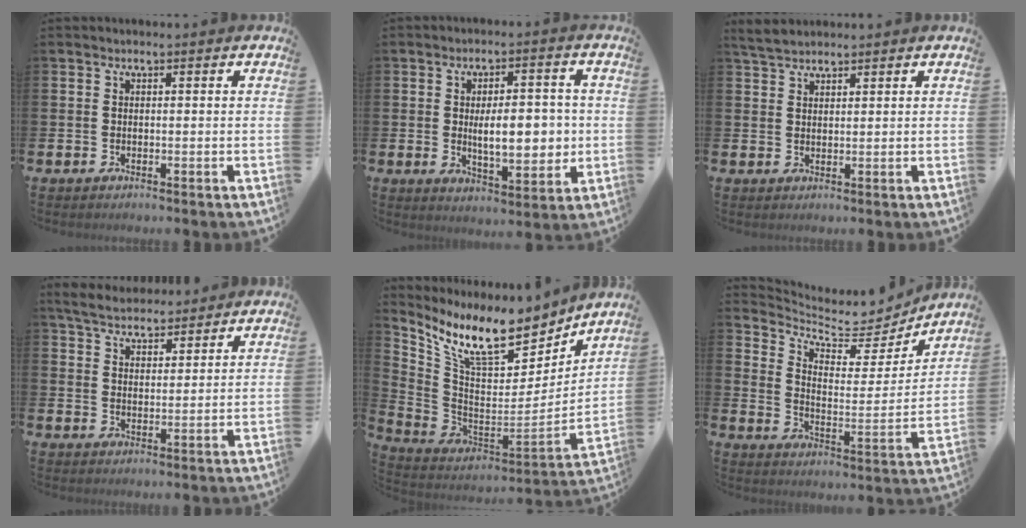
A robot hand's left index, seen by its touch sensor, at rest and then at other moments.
{"total": 8.0, "force": [-0.3, 3.7, 7.1], "torque": [-0.095, 0.000, -0.010]}
{"total": 3.1, "force": [3.0, 0.6, 0.6], "torque": [-0.011, -0.010, 0.056]}
{"total": 5.3, "force": [5.2, 0.9, 0.8], "torque": [-0.030, -0.025, 0.094]}
{"total": 11.7, "force": [9.2, 4.3, 5.8], "torque": [-0.137, -0.061, 0.160]}
{"total": 7.2, "force": [6.9, 2.0, 1.0], "torque": [-0.054, -0.063, 0.117]}